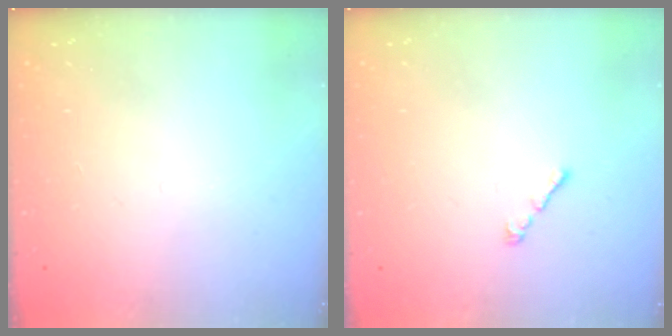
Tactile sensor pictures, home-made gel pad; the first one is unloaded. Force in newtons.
{"total": 1.0, "press": 0.9, "slide": 0.5}